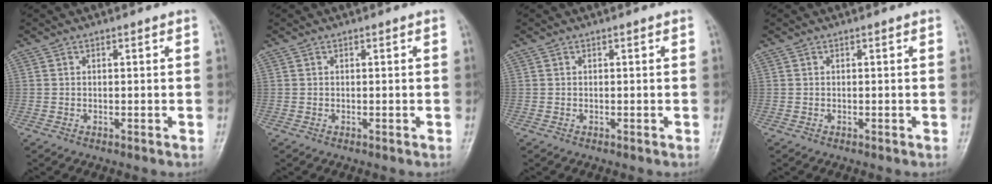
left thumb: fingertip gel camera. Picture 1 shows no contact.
{"total": 0.0}
{"total": 0.0}
{"total": 0.0}